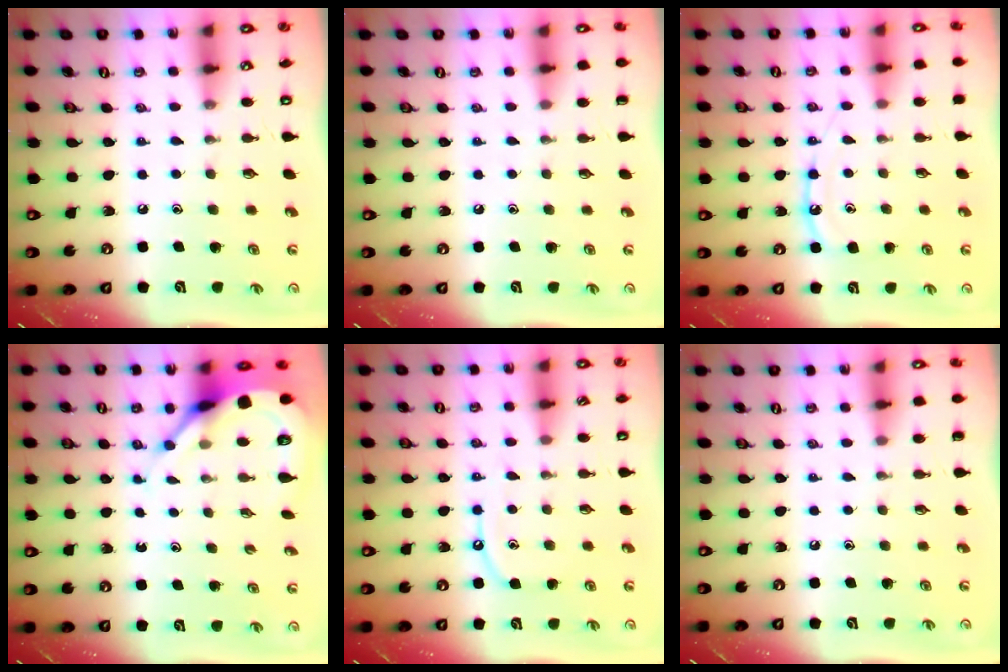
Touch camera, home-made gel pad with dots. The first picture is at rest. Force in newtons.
{"total": 0.0}
{"total": 10.2, "press": 10.1, "slide": 0.5}
{"total": 7.3, "press": 7.3, "slide": 0.9}
{"total": 7.2, "press": 7.2, "slide": 0.8}
{"total": 0.0}